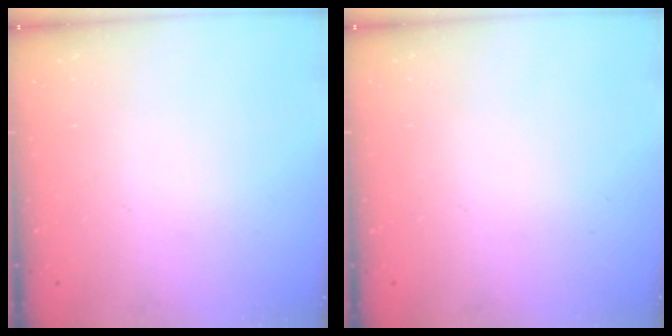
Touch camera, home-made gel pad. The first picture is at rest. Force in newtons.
{"total": 0.0}